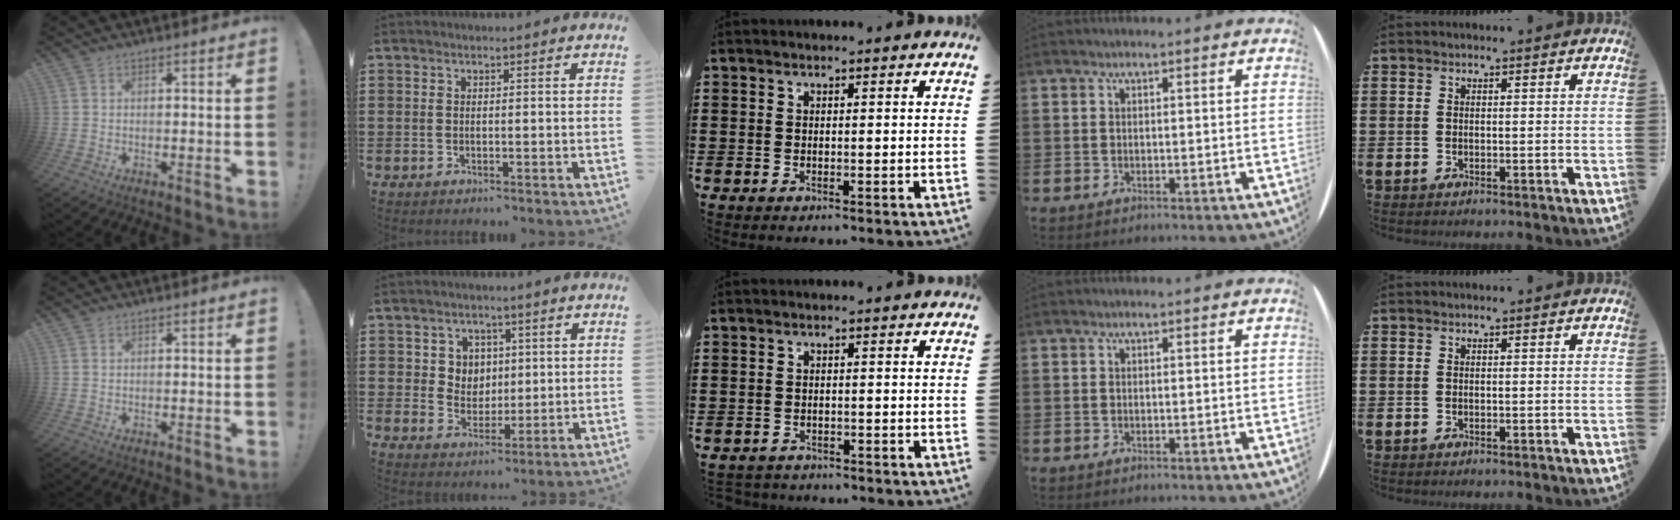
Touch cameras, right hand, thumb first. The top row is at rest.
{"index": {"total": 4.9, "force": [1.6, 4.5, 1.0], "torque": [-0.035, 0.014, 0.027]}, "middle": {"total": 1.3, "force": [-1.3, 0.3, -0.1], "torque": [-0.004, 0.001, -0.029]}}